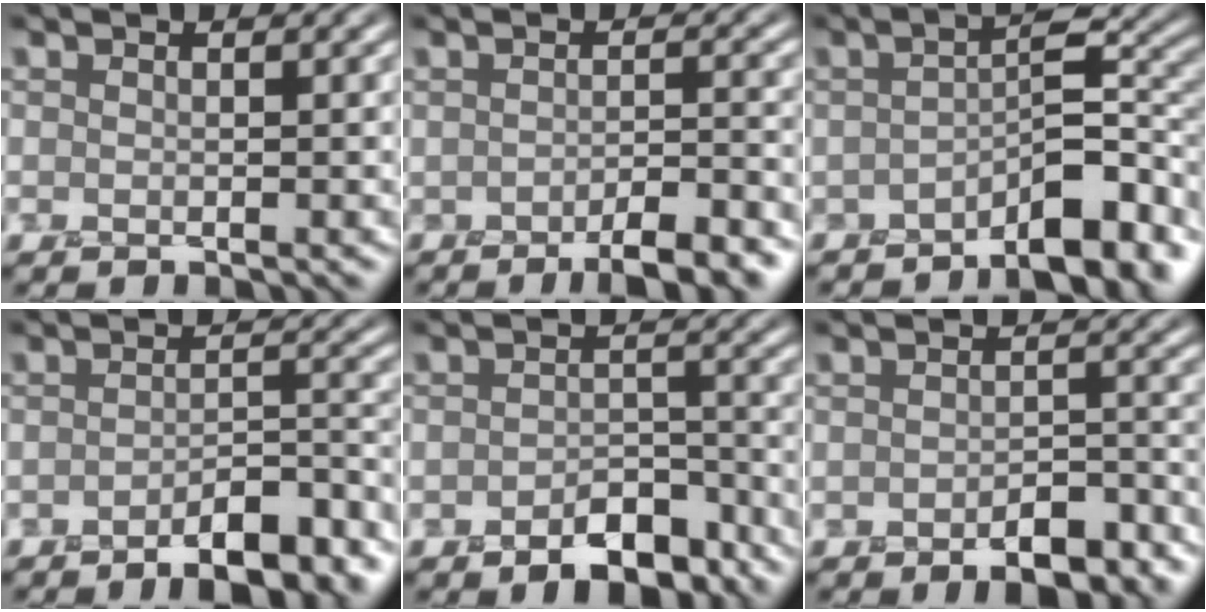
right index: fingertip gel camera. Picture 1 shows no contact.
{"total": 5.5, "force": [-3.5, 1.6, 3.9], "torque": [-0.053, -0.006, -0.050]}
{"total": 7.5, "force": [-3.8, 2.8, 5.7], "torque": [-0.069, 0.012, -0.067]}
{"total": 5.9, "force": [-4.0, 1.8, 3.9], "torque": [-0.053, 0.004, -0.055]}
{"total": 5.0, "force": [-3.2, 2.5, 2.9], "torque": [-0.039, -0.002, -0.048]}
{"total": 4.5, "force": [-2.7, 2.0, 3.0], "torque": [-0.040, -0.002, -0.032]}